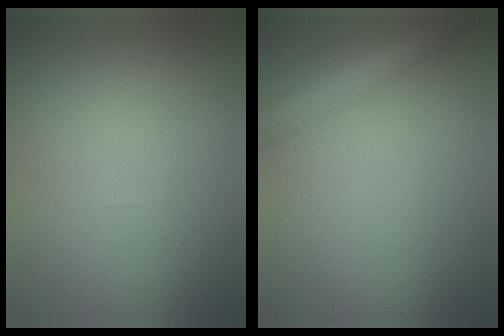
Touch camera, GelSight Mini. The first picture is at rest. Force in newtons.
{"total": 4.0, "press": 4.0, "slide": 0.3}